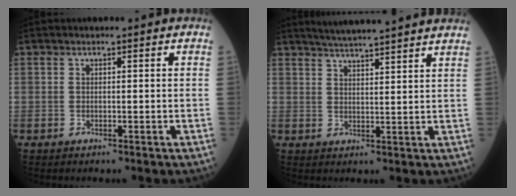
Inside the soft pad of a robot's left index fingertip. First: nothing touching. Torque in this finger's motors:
{"motor_torque": [0.56, -0.70, 0.06, 0.06]}